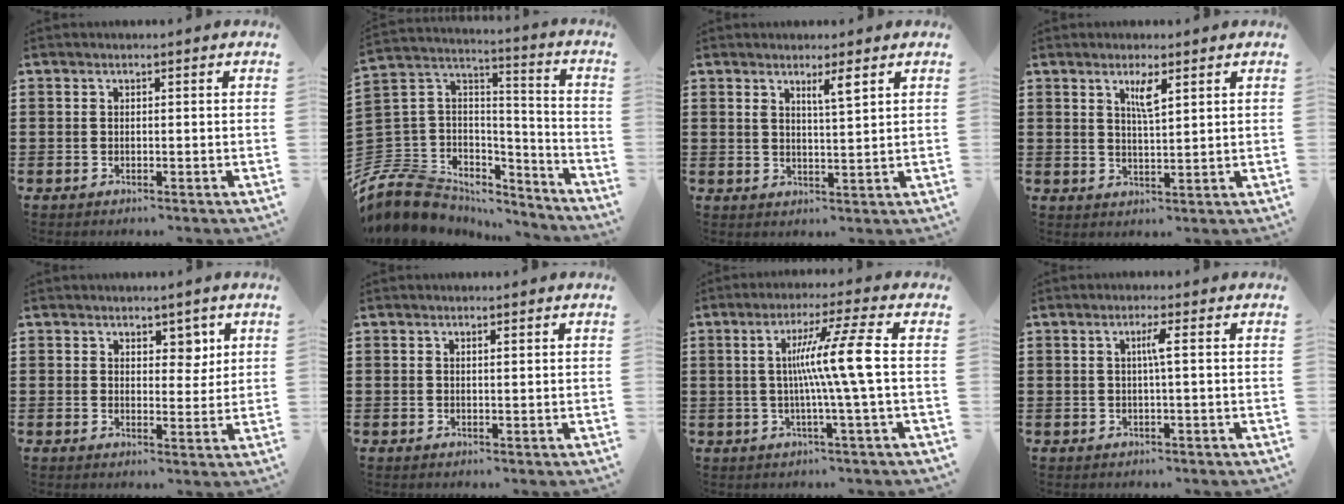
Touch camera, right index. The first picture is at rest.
{"total": 9.3, "force": [-6.3, 6.4, 2.1], "torque": [-0.088, -0.004, -0.125]}
{"total": 2.9, "force": [1.9, 0.3, 2.2], "torque": [-0.038, -0.003, 0.030]}
{"total": 3.3, "force": [1.8, 0.5, 2.7], "torque": [-0.050, 0.000, 0.028]}
{"total": 3.9, "force": [2.4, 2.5, 1.8], "torque": [-0.021, 0.000, 0.039]}
{"total": 0.6, "force": [0.4, 0.1, 0.5], "torque": [-0.011, 0.000, 0.008]}
{"total": 10.2, "force": [0.6, -1.1, 10.1], "torque": [-0.187, 0.000, -0.003]}
{"total": 2.3, "force": [0.2, -0.3, 2.2], "torque": [-0.043, -0.002, 0.000]}